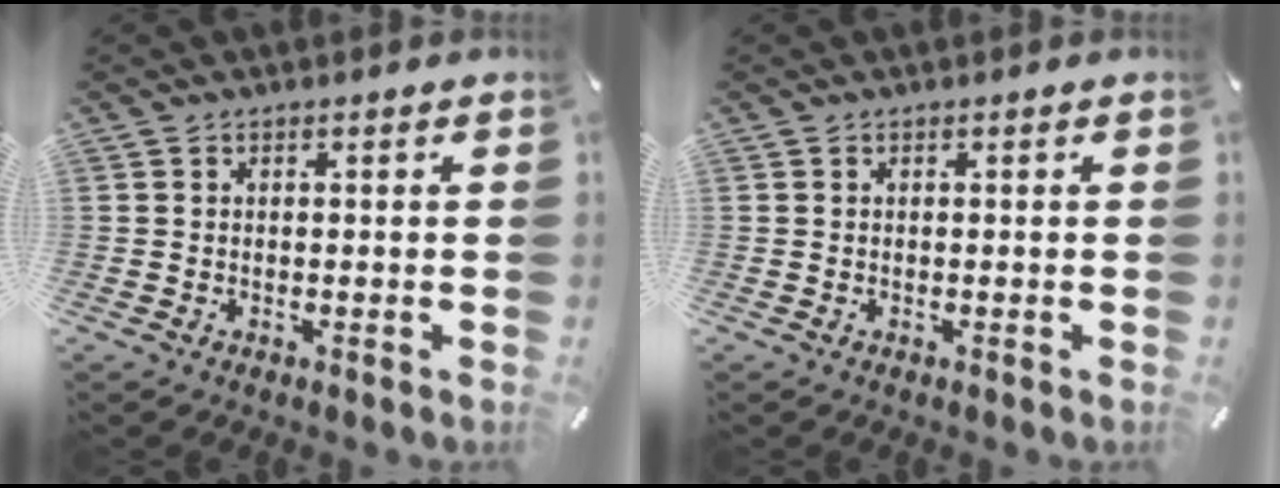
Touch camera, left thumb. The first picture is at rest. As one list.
[{"total": 0.0}]